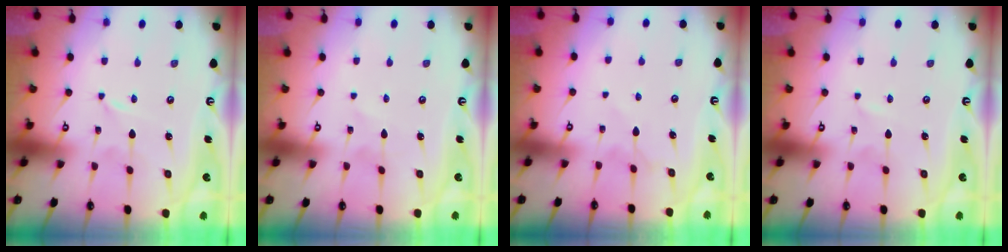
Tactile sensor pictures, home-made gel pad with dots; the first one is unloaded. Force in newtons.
{"total": 0.9, "press": 0.9, "slide": 0.0}
{"total": 5.2, "press": 5.2, "slide": 0.8}
{"total": 0.0}